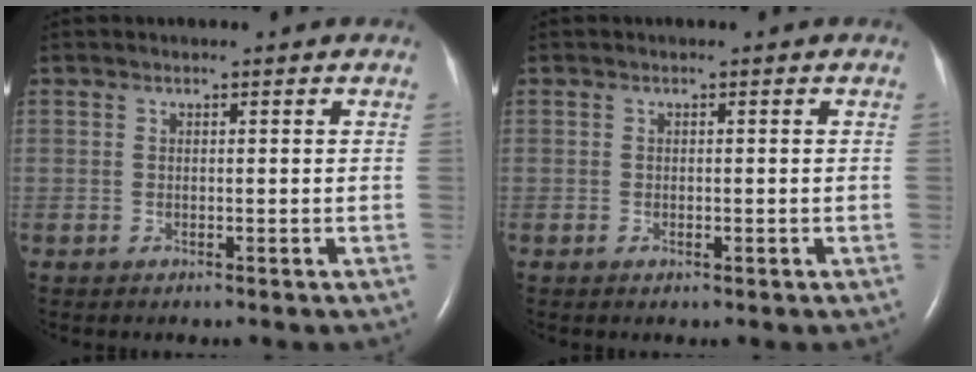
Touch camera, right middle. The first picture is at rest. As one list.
[{"total": 0.8, "force": [-0.4, 0.4, 0.7], "torque": [-0.013, -0.001, -0.003]}]